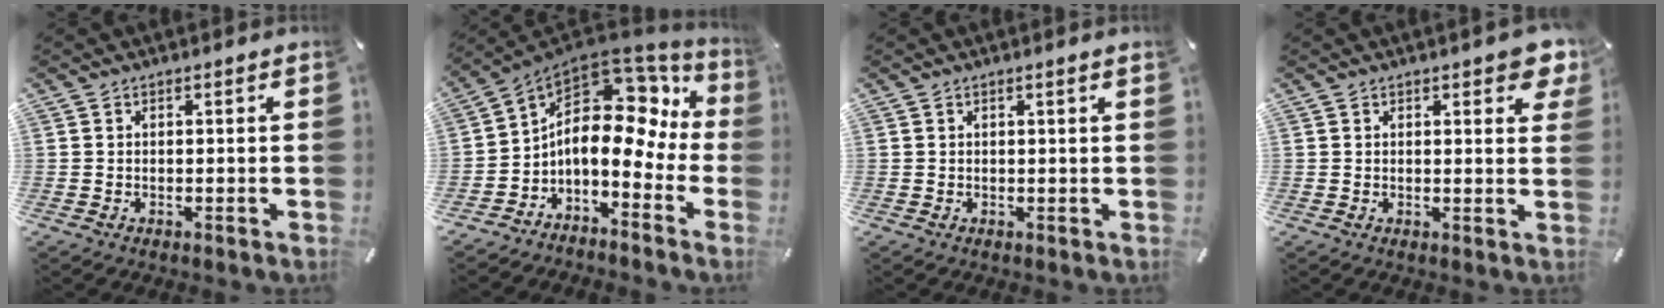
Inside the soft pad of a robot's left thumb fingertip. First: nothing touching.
{"total": 13.1, "force": [2.2, 8.7, 9.5], "torque": [-0.164, -0.039, 0.032]}
{"total": 0.9, "force": [0.4, -0.1, 0.8], "torque": [-0.014, -0.002, 0.007]}
{"total": 4.7, "force": [3.0, 1.7, 3.1], "torque": [-0.037, -0.016, 0.047]}